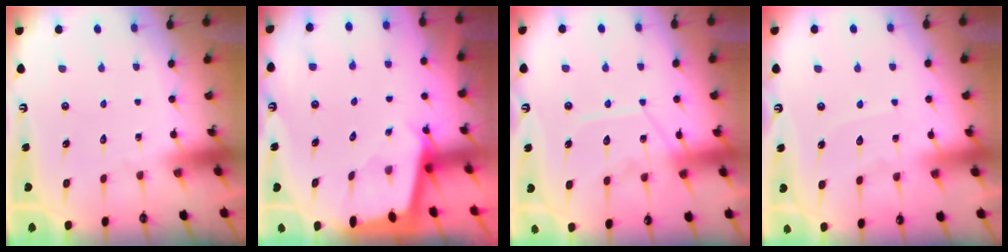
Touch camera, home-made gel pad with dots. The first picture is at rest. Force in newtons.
{"total": 1.9, "press": 1.9, "slide": 0.1}
{"total": 13.0, "press": 12.9, "slide": 1.3}
{"total": 6.1, "press": 6.0, "slide": 0.6}